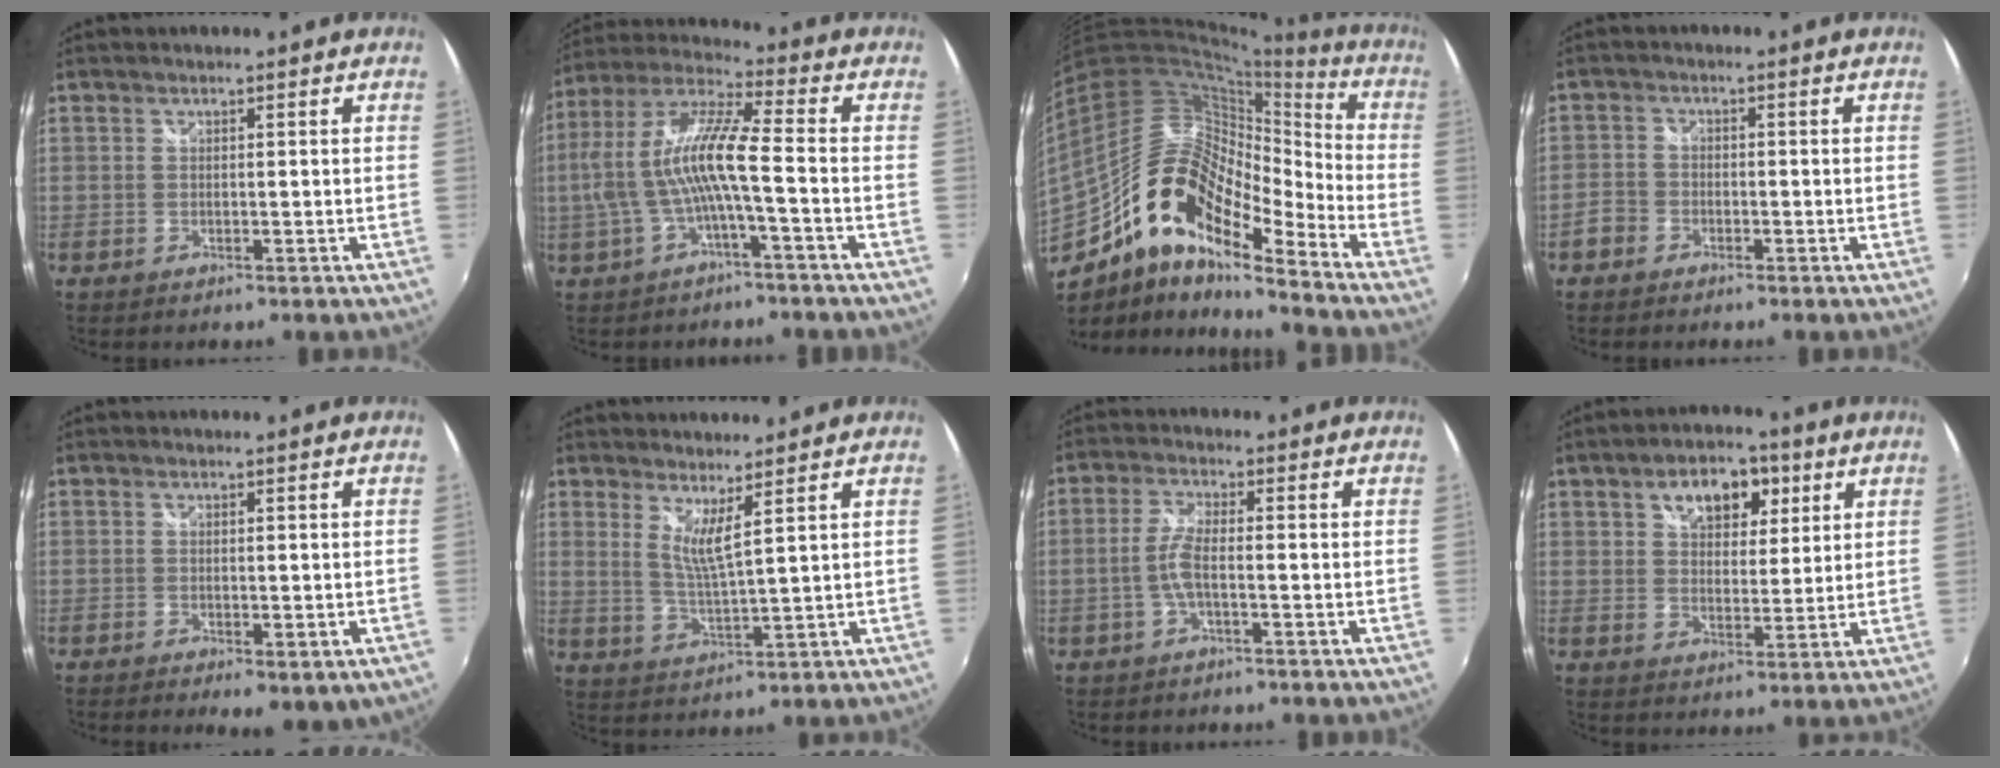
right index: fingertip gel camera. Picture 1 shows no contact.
{"total": 11.5, "force": [-1.8, 1.1, 11.3], "torque": [-0.218, 0.007, -0.028]}
{"total": 19.7, "force": [-11.7, 7.2, 14.1], "torque": [-0.236, -0.015, -0.231]}
{"total": 3.4, "force": [-2.1, 2.6, 0.6], "torque": [-0.018, 0.007, -0.044]}
{"total": 5.2, "force": [-2.2, 2.1, 4.2], "torque": [-0.067, -0.024, -0.025]}
{"total": 4.6, "force": [3.4, -0.4, 3.1], "torque": [-0.058, -0.012, 0.057]}
{"total": 4.1, "force": [-1.2, 0.7, 3.9], "torque": [-0.088, 0.003, -0.023]}
{"total": 10.4, "force": [5.1, 6.2, 6.6], "torque": [-0.107, 0.029, 0.082]}